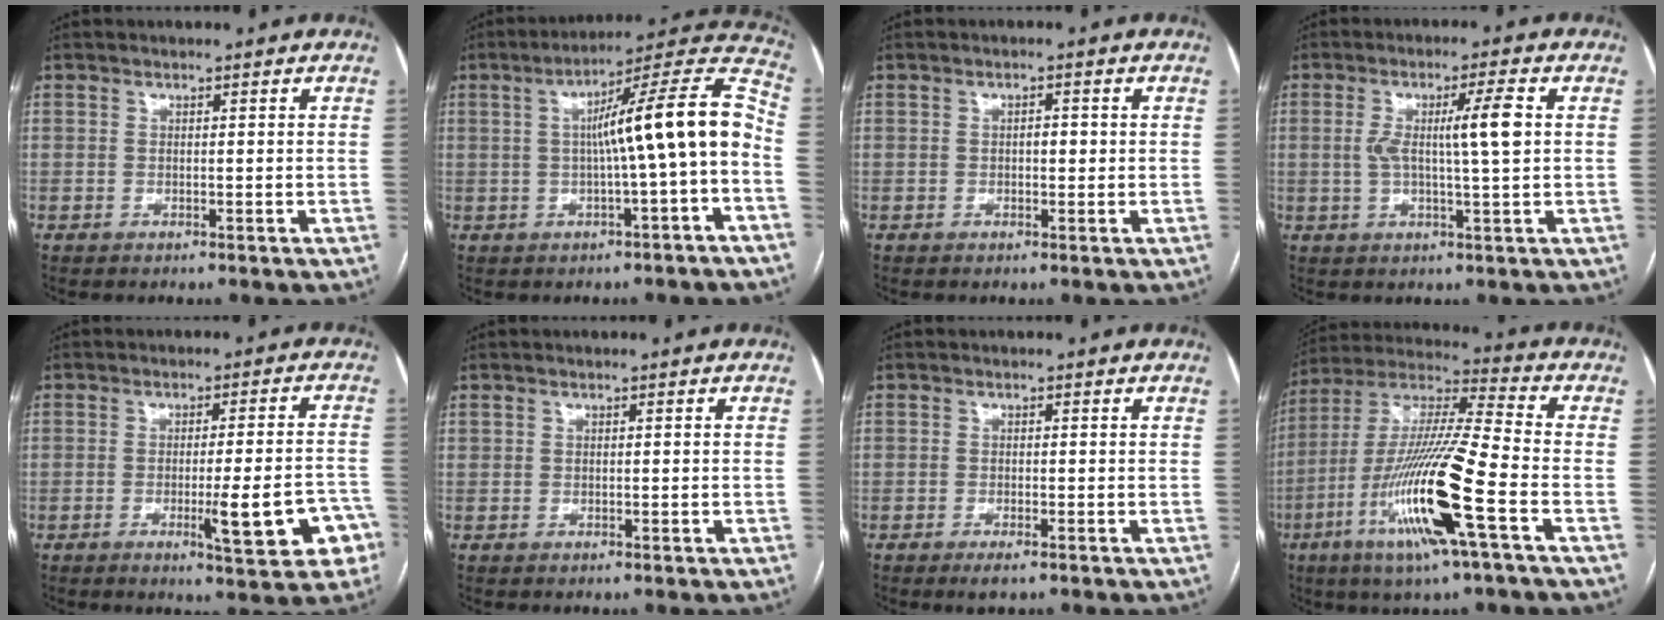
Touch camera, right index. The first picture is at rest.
{"total": 14.1, "force": [-1.1, -0.1, 14.0], "torque": [-0.199, 0.036, -0.018]}
{"total": 1.5, "force": [0.0, 0.7, 1.3], "torque": [-0.021, 0.004, 0.001]}
{"total": 6.8, "force": [0.9, -0.2, 6.7], "torque": [-0.118, 0.007, 0.018]}
{"total": 10.2, "force": [-3.9, 1.4, 9.3], "torque": [-0.116, 0.008, -0.043]}
{"total": 0.0}
{"total": 2.2, "force": [-1.4, 0.3, 1.6], "torque": [-0.028, -0.003, -0.020]}
{"total": 18.7, "force": [-6.9, 0.2, 17.4], "torque": [-0.361, -0.020, -0.134]}